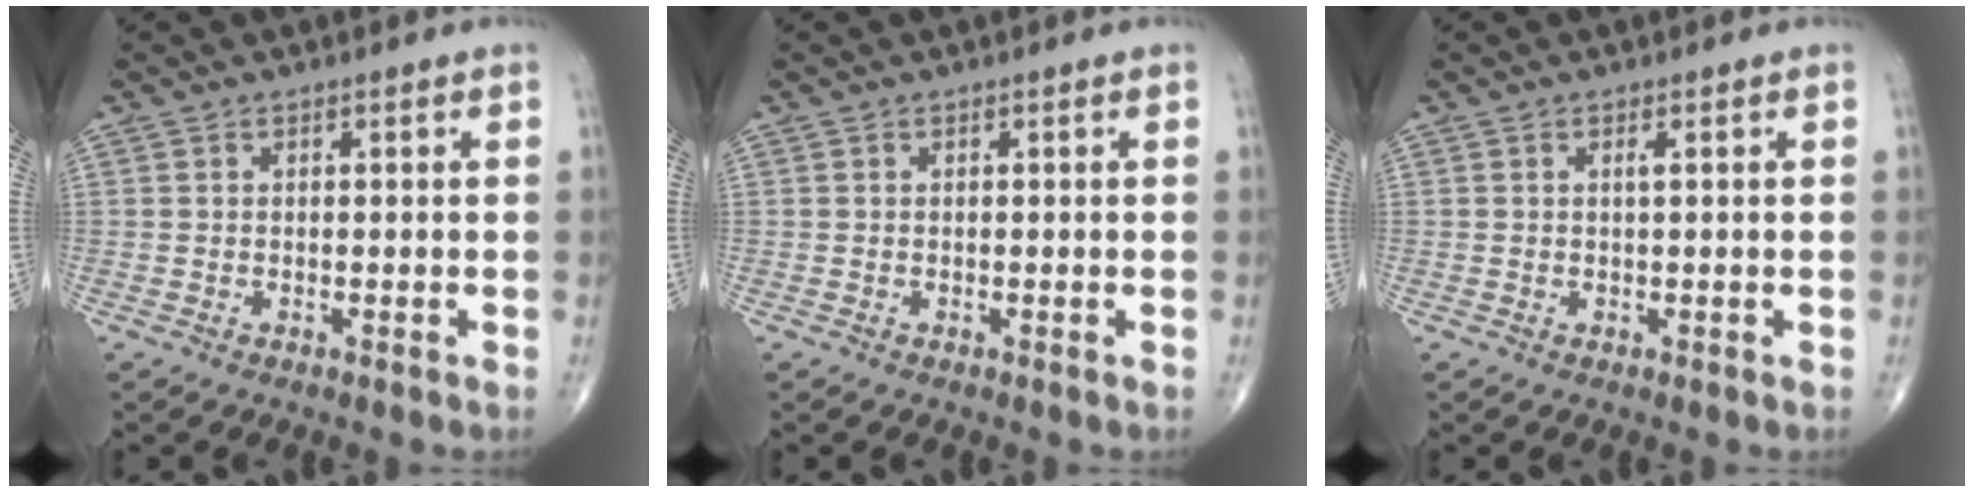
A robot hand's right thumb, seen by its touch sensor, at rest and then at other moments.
{"total": 0.0}
{"total": 0.8, "force": [0.2, 0.1, 0.8], "torque": [-0.018, 0.000, 0.003]}